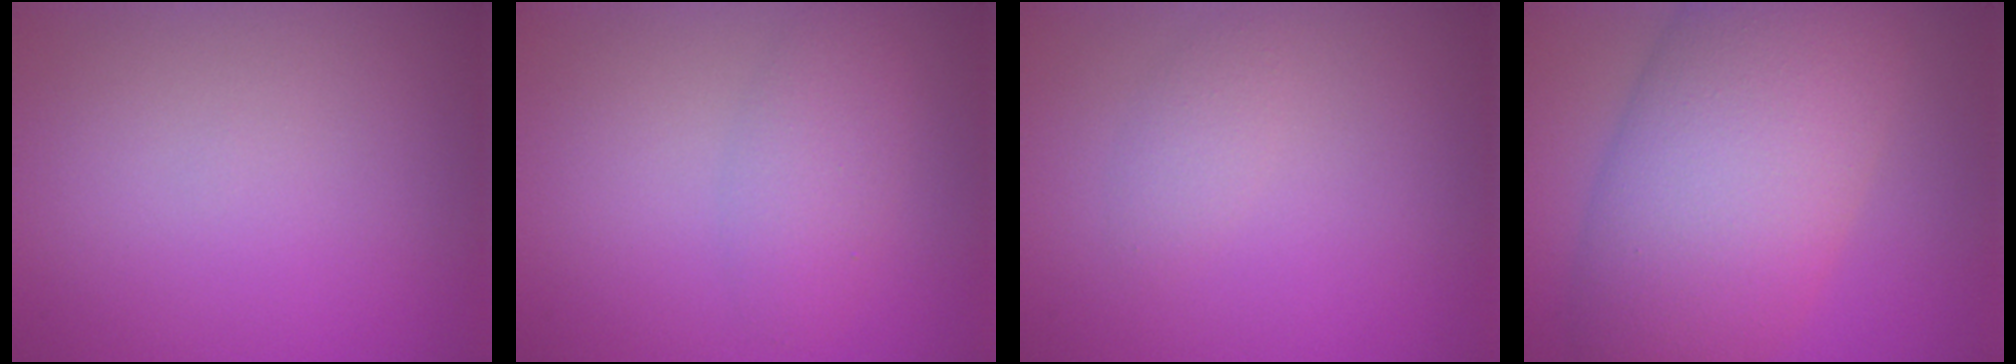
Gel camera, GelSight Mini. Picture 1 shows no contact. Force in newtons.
{"total": 2.5, "press": 2.5, "slide": 0.1}
{"total": 1.3, "press": 1.3, "slide": 0.0}
{"total": 12.2, "press": 12.2, "slide": 0.6}